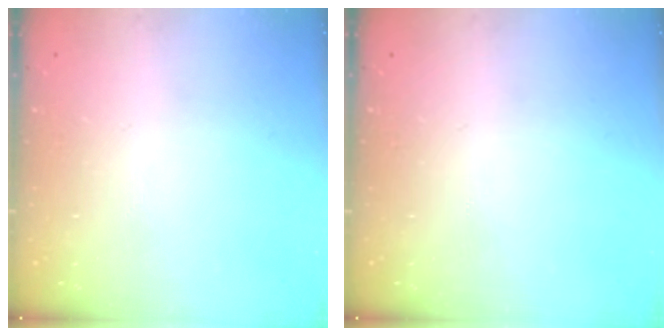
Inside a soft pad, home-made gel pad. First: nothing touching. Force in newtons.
{"total": 0.0}